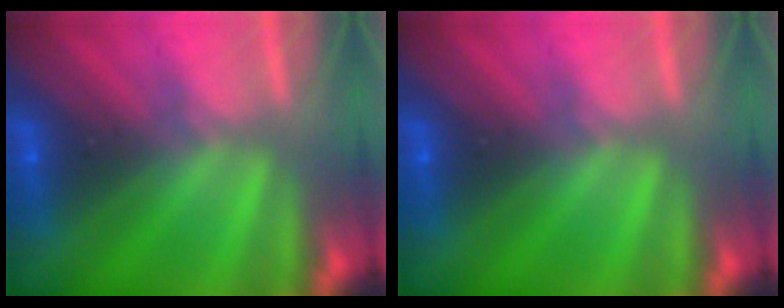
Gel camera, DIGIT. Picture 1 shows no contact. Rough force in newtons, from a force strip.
{"total": 0.0}